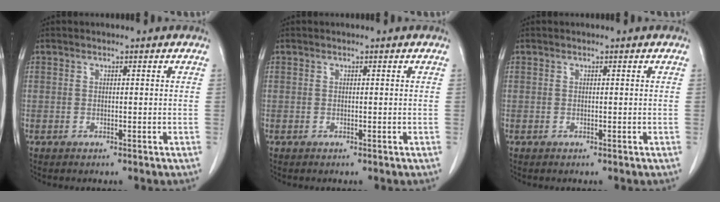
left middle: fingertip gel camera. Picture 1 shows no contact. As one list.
[{"total": 0.0}, {"total": 0.0}]